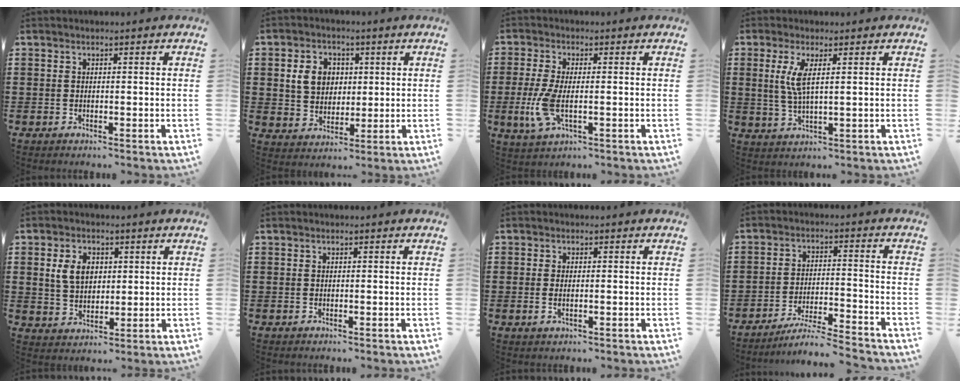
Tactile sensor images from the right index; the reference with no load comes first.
{"total": 6.1, "force": [1.4, 5.1, 3.0], "torque": [-0.079, 0.012, 0.018]}
{"total": 6.3, "force": [-1.4, 2.4, 5.7], "torque": [-0.131, -0.012, -0.028]}
{"total": 4.6, "force": [1.3, 0.9, 4.3], "torque": [-0.096, -0.003, 0.019]}
{"total": 5.3, "force": [1.4, 3.8, 3.5], "torque": [-0.088, 0.010, 0.021]}
{"total": 0.0}
{"total": 1.4, "force": [-0.2, 0.6, 1.3], "torque": [-0.033, -0.002, -0.007]}
{"total": 5.6, "force": [-5.3, -0.5, 1.8], "torque": [-0.038, -0.012, -0.103]}